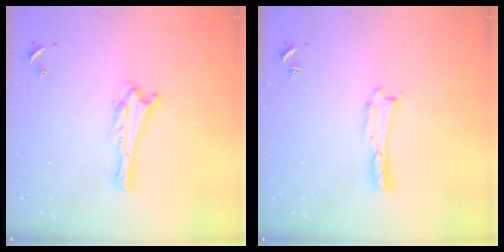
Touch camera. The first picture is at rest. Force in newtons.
{"total": 0.0}